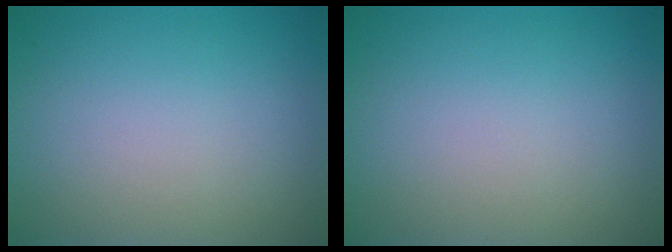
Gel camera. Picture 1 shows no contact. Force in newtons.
{"total": 0.0}